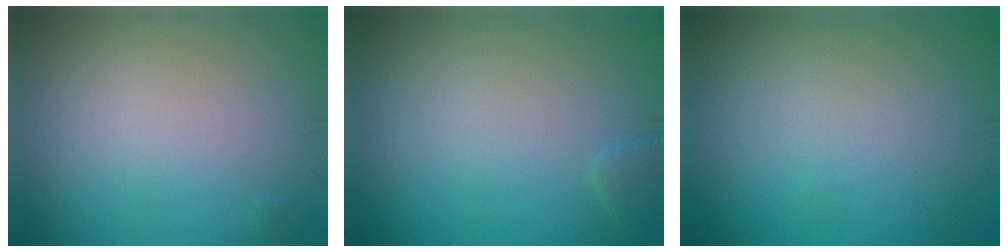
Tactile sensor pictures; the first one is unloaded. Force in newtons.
{"total": 0.7, "press": 0.7, "slide": 0.1}
{"total": 0.0}